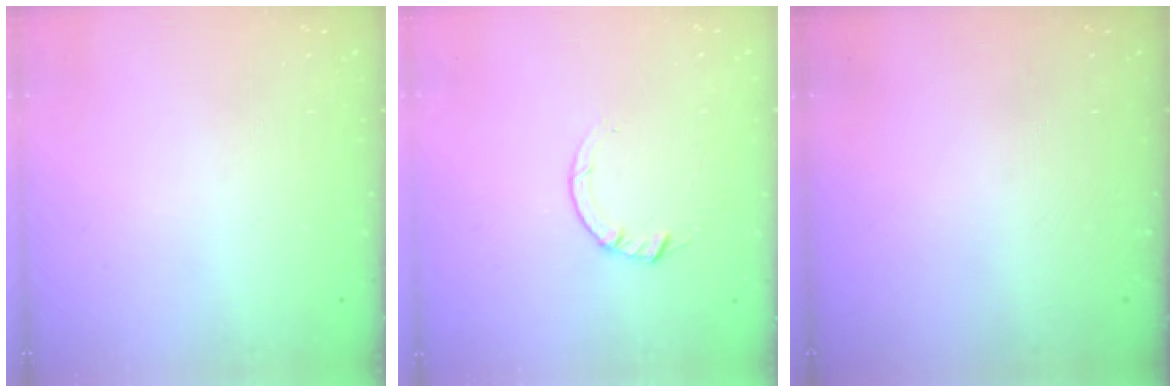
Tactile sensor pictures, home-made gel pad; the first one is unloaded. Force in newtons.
{"total": 3.5, "press": 3.5, "slide": 0.4}
{"total": 0.0}